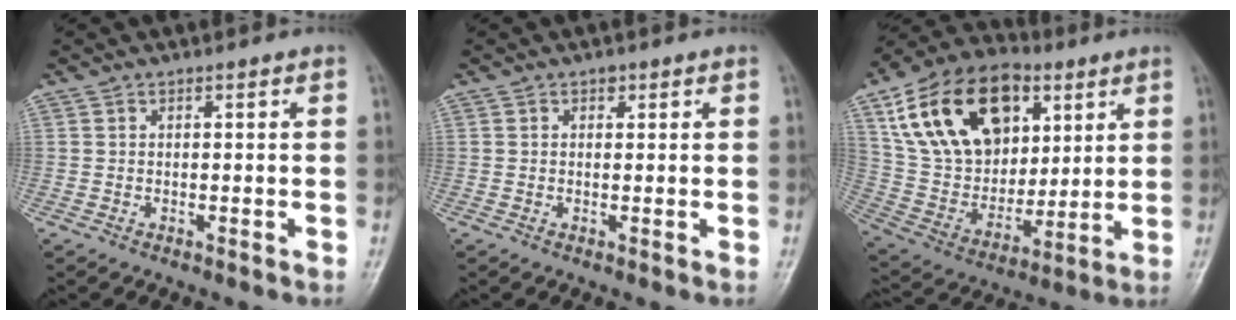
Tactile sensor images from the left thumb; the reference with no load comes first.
{"total": 1.1, "force": [0.4, 0.9, 0.5], "torque": [0.002, 0.001, 0.003]}
{"total": 24.8, "force": [9.8, 16.6, 15.7], "torque": [-0.252, -0.014, 0.174]}